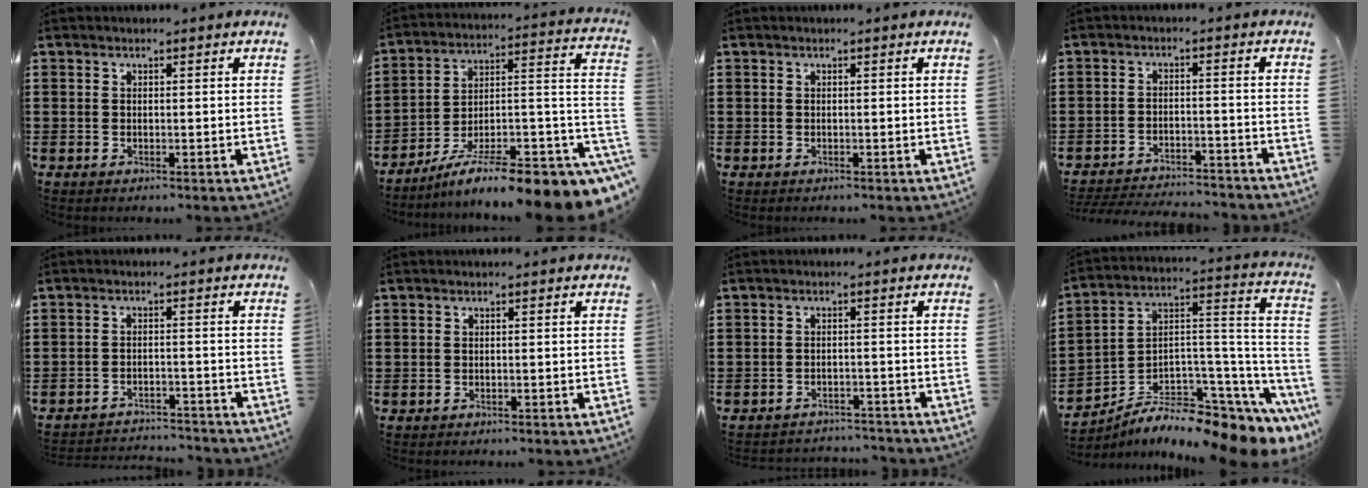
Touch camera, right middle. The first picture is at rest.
{"total": 9.7, "force": [-6.3, 1.4, 7.3], "torque": [-0.112, -0.010, -0.105]}
{"total": 0.0}
{"total": 4.0, "force": [-4.0, 0.3, 0.4], "torque": [-0.017, -0.001, -0.085]}
{"total": 3.1, "force": [-3.1, 0.2, 0.1], "torque": [-0.008, 0.000, -0.066]}
{"total": 0.6, "force": [-0.6, 0.1, 0.0], "torque": [-0.003, -0.001, -0.013]}
{"total": 2.6, "force": [-2.6, 0.2, 0.0], "torque": [-0.008, -0.002, -0.056]}
{"total": 7.2, "force": [-5.6, 2.1, 3.9], "torque": [-0.075, -0.013, -0.108]}